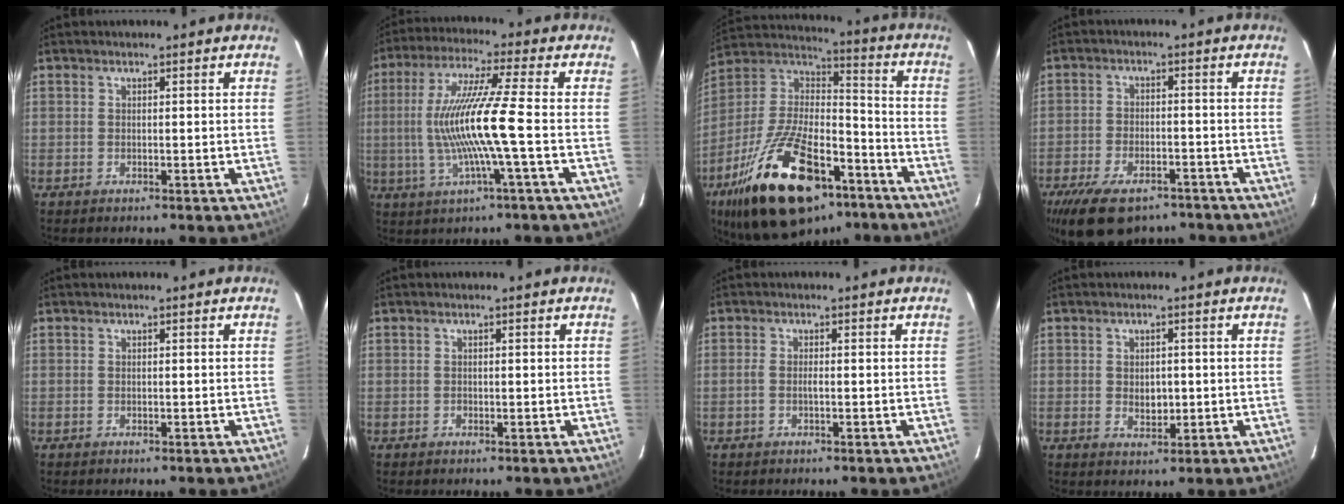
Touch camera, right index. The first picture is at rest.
{"total": 12.2, "force": [-2.1, -1.7, 11.9], "torque": [-0.229, -0.006, -0.033]}
{"total": 27.9, "force": [-16.9, 12.6, 18.3], "torque": [-0.354, -0.007, -0.269]}
{"total": 14.4, "force": [-10.7, 6.6, 7.0], "torque": [-0.163, -0.021, -0.171]}
{"total": 0.0}
{"total": 1.1, "force": [-0.3, -0.1, -1.1], "torque": [0.021, 0.000, -0.006]}
{"total": 1.3, "force": [-0.5, 0.1, 1.2], "torque": [-0.026, 0.001, -0.010]}
{"total": 3.4, "force": [-0.2, 2.5, 2.4], "torque": [-0.038, 0.000, 0.000]}